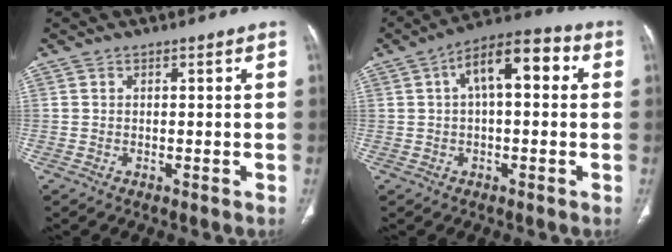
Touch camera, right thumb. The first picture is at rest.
{"total": 11.5, "force": [2.6, 5.3, 9.9], "torque": [-0.143, 0.036, 0.031]}